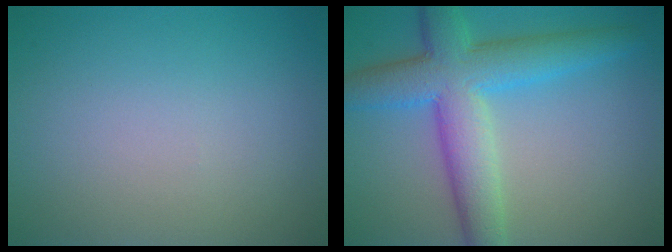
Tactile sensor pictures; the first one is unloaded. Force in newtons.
{"total": 7.7, "press": 7.7, "slide": 0.2}